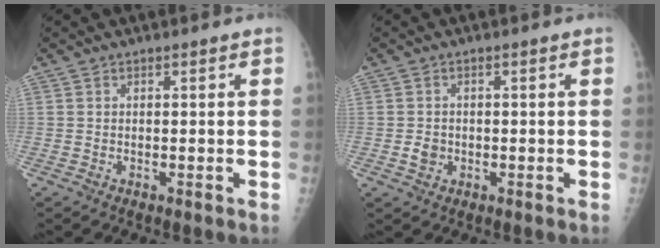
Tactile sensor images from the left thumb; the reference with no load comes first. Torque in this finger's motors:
{"motor_torque": [-0.28, 0.15, -0.01, -0.02, -0.03]}